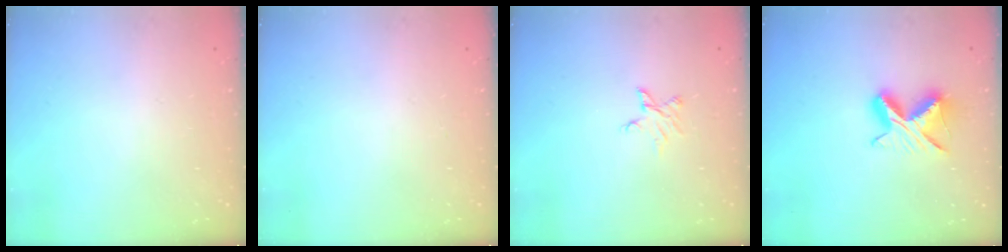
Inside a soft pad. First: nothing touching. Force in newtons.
{"total": 0.0}
{"total": 2.9, "press": 2.9, "slide": 0.2}
{"total": 9.0, "press": 9.0, "slide": 0.9}